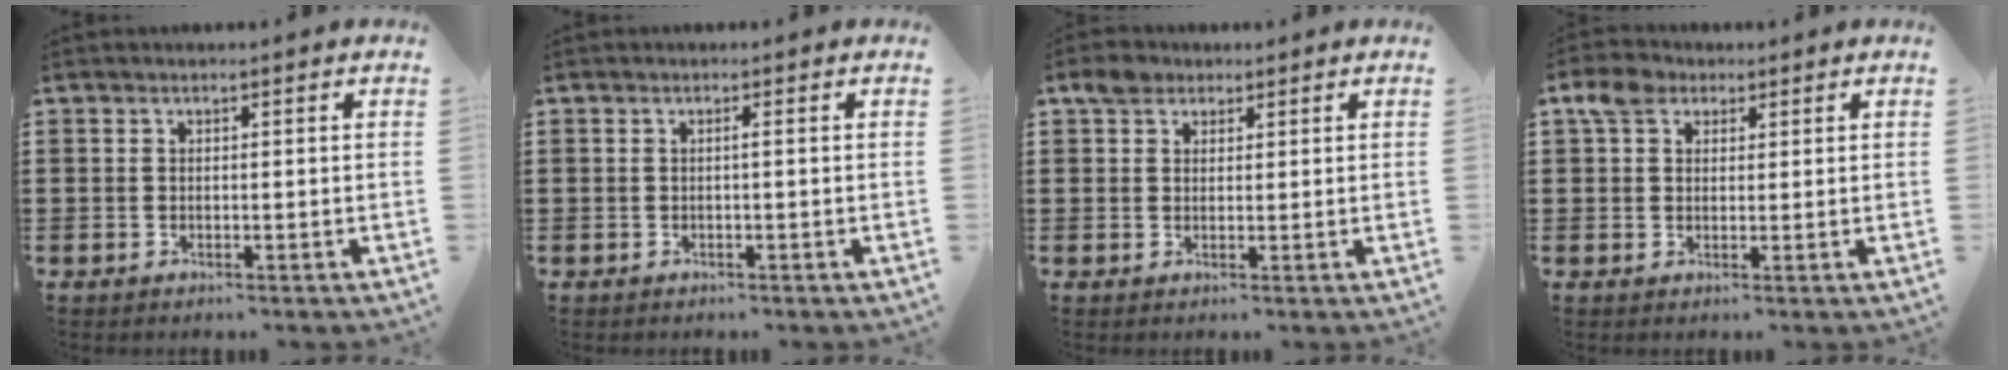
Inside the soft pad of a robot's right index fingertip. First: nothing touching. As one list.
[{"total": 0.6, "force": [-0.1, -0.1, 0.6], "torque": [-0.010, -0.002, -0.003]}, {"total": 3.0, "force": [2.0, 1.9, 1.1], "torque": [-0.022, 0.008, 0.035]}, {"total": 4.5, "force": [2.4, 3.2, 2.1], "torque": [-0.056, 0.014, 0.044]}]